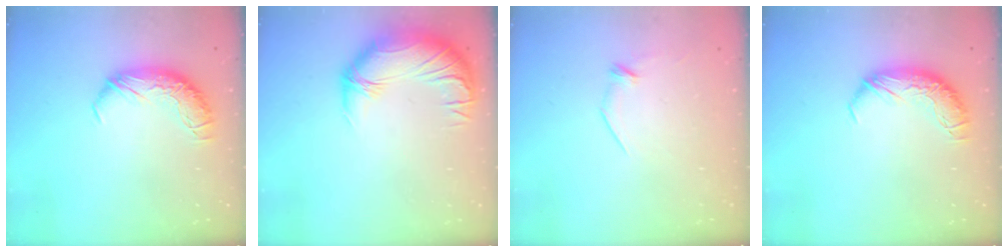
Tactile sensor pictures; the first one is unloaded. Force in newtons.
{"total": 3.0, "press": 0.7, "slide": 2.9}
{"total": 6.2, "press": 6.1, "slide": 0.8}
{"total": 0.0}